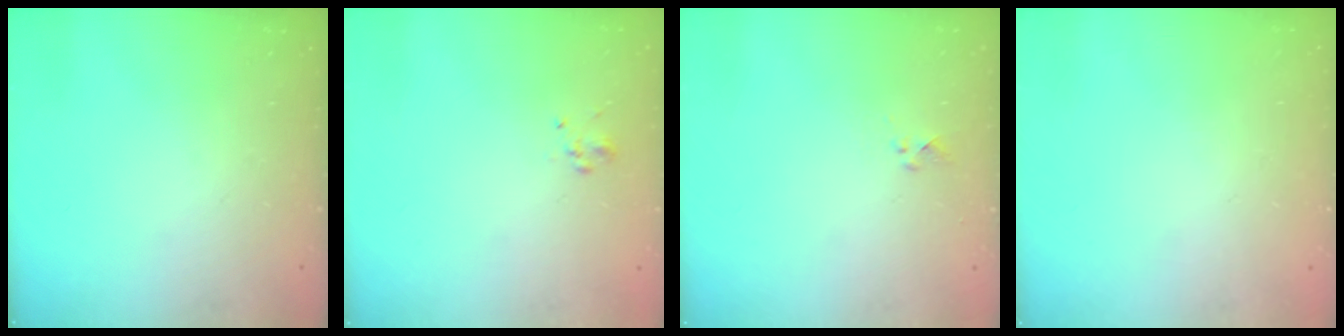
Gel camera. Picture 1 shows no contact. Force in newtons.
{"total": 1.0, "press": 0.8, "slide": 0.6}
{"total": 2.2, "press": 2.1, "slide": 0.7}
{"total": 1.8, "press": 1.8, "slide": 0.2}